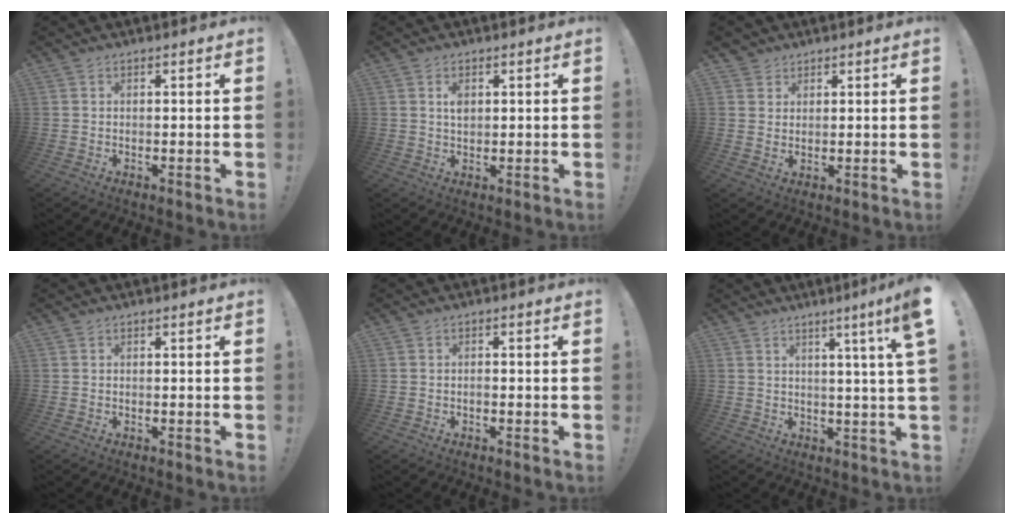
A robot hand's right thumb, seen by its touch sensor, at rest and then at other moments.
{"total": 2.9, "force": [0.9, 1.8, 2.0], "torque": [-0.020, -0.004, 0.009]}
{"total": 3.4, "force": [2.4, 2.3, 0.0], "torque": [0.003, -0.013, 0.045]}
{"total": 0.0}
{"total": 0.8, "force": [-0.8, 0.3, 0.2], "torque": [-0.007, 0.003, -0.014]}
{"total": 7.5, "force": [2.5, -1.3, 6.9], "torque": [-0.090, -0.025, 0.029]}